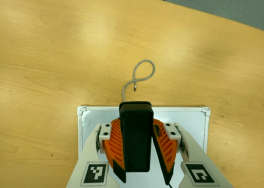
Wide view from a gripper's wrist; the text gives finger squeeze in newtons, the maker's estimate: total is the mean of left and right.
{"total": 9.4, "left": 8.8, "right": 10.1}